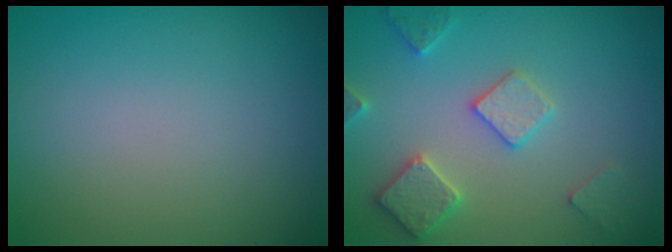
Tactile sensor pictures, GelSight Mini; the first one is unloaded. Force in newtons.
{"total": 3.8, "press": 3.7, "slide": 0.8}